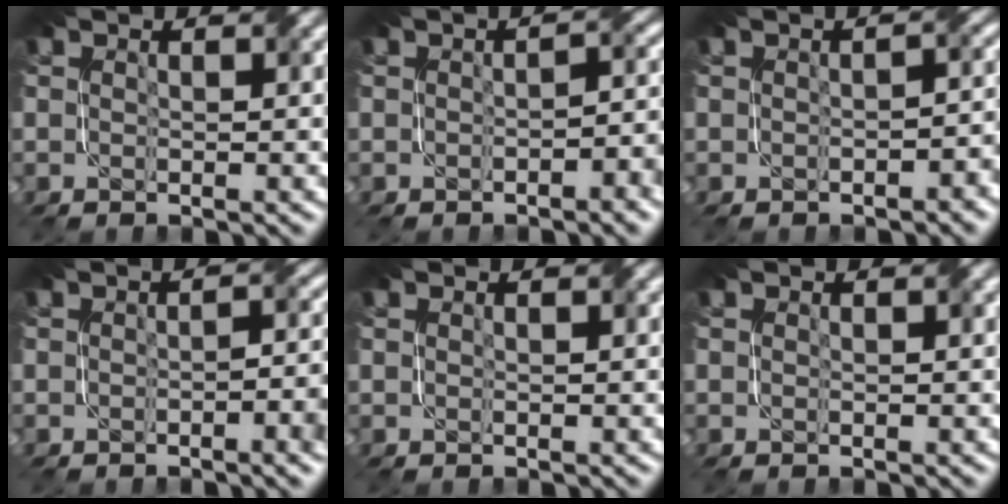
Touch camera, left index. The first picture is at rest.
{"total": 2.7, "force": [-0.9, 0.8, 2.4], "torque": [-0.034, 0.005, -0.013]}
{"total": 2.3, "force": [-0.9, 1.0, 1.9], "torque": [-0.022, 0.002, -0.011]}
{"total": 3.5, "force": [-0.8, 0.8, 3.3], "torque": [-0.043, 0.002, -0.013]}
{"total": 0.0}
{"total": 0.0}